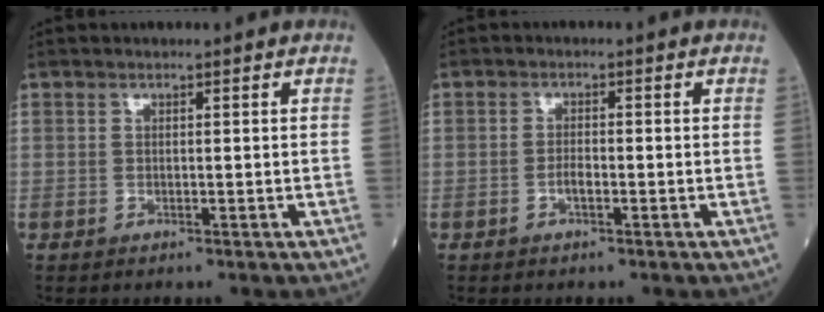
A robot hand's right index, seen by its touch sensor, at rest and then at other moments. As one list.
[{"total": 1.6, "force": [-0.7, 0.5, 1.3], "torque": [-0.027, 0.002, -0.014]}]